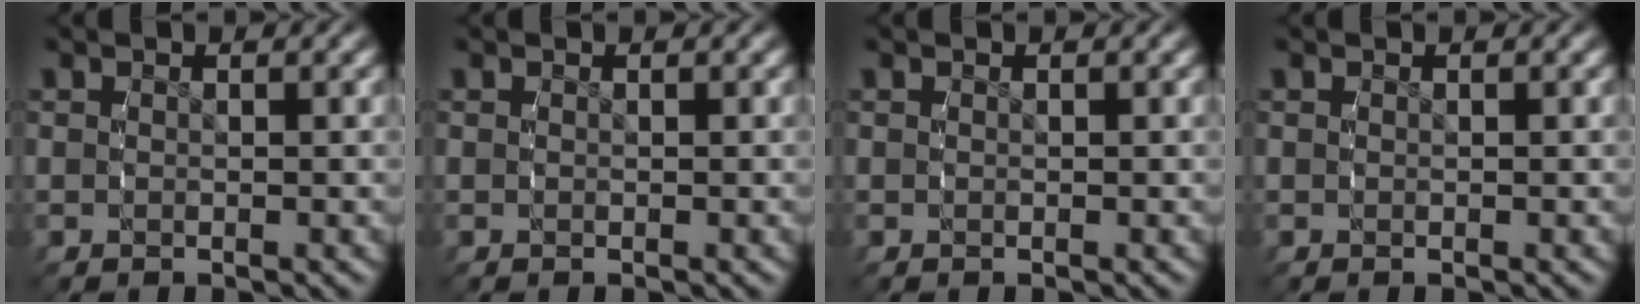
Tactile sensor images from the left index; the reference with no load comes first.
{"total": 0.0}
{"total": 0.0}
{"total": 0.0}